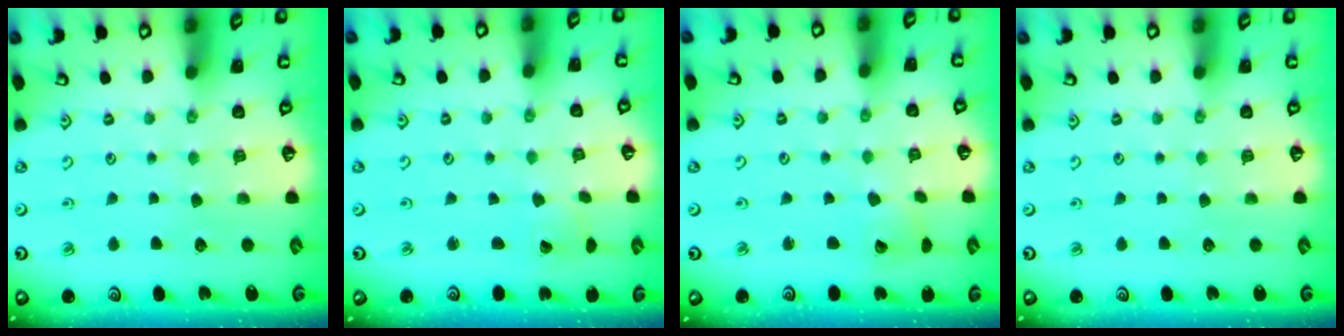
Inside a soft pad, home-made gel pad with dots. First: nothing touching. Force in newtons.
{"total": 1.5, "press": 1.5, "slide": 0.0}
{"total": 3.4, "press": 3.3, "slide": 0.4}
{"total": 0.0}